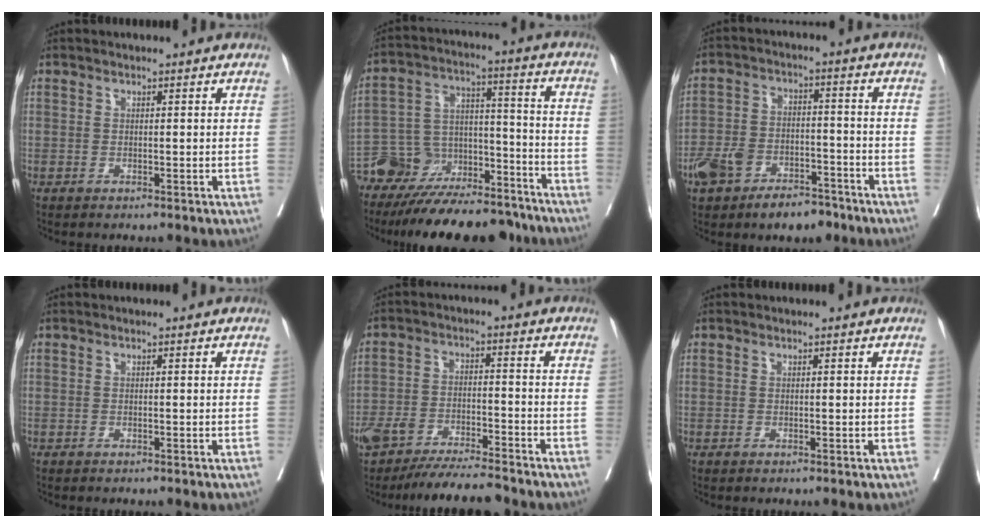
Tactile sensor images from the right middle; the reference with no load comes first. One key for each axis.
{"total": 21.1, "fx": -18.9, "fy": 6.7, "fz": 6.7, "tx": -0.127, "ty": 0.022, "tz": -0.292}
{"total": 10.6, "fx": -7.0, "fy": 5.1, "fz": 6.0, "tx": -0.116, "ty": 0.013, "tz": -0.114}
{"total": 0.0}
{"total": 6.7, "fx": -6.2, "fy": -0.3, "fz": 2.4, "tx": -0.045, "ty": -0.007, "tz": -0.112}
{"total": 0.0}